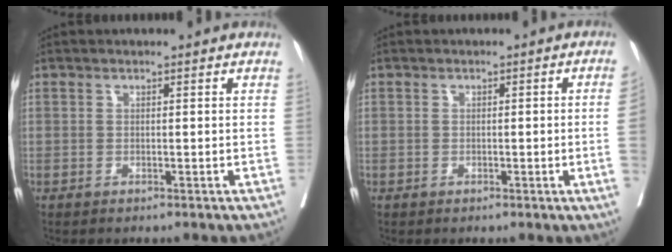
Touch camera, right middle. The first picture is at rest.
{"total": 3.3, "force": [-0.5, -0.6, 3.2], "torque": [-0.045, 0.001, -0.003]}